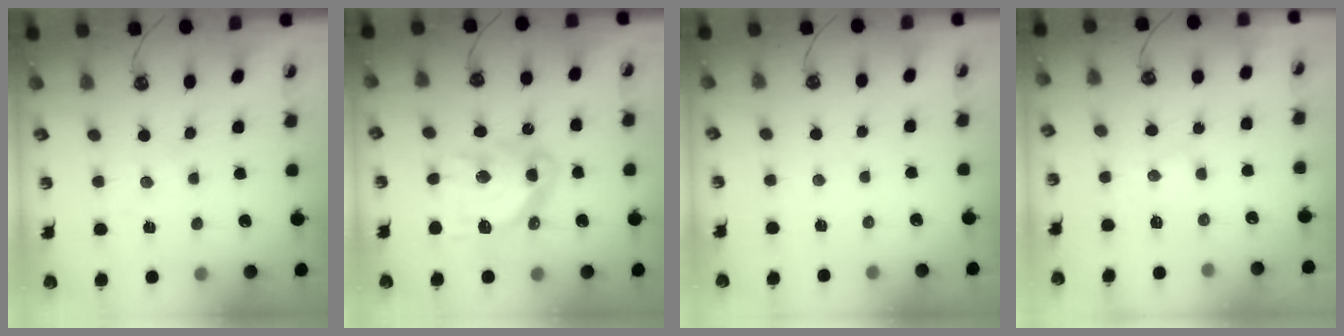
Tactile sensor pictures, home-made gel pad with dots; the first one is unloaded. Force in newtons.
{"total": 17.3, "press": 17.1, "slide": 2.3}
{"total": 1.9, "press": 1.9, "slide": 0.3}
{"total": 7.2, "press": 7.1, "slide": 1.0}